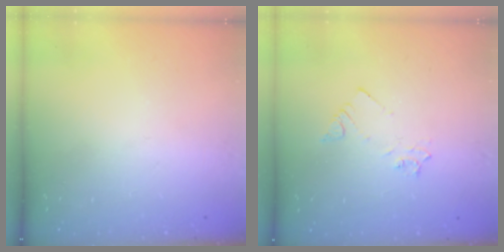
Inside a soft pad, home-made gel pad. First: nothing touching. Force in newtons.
{"total": 2.5, "press": 2.4, "slide": 0.4}